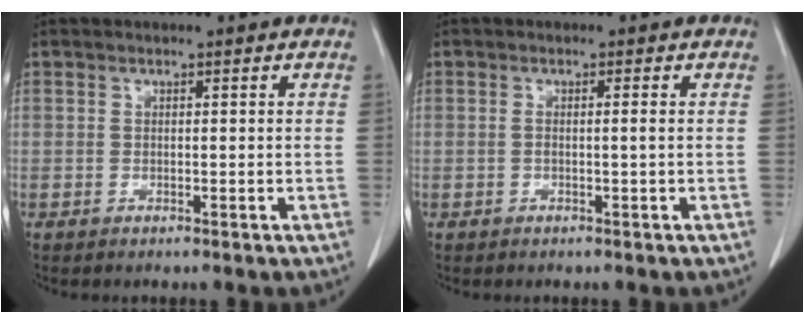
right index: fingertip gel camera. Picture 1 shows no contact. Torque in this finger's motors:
{"motor_torque": [-0.45, 0.03, -0.11, -0.01]}